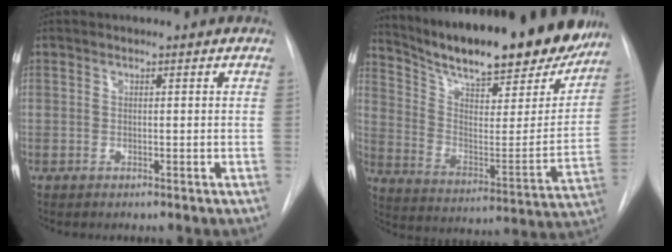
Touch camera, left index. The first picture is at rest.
{"total": 28.6, "force": [24.3, 6.6, 13.6], "torque": [-0.221, -0.044, 0.337]}